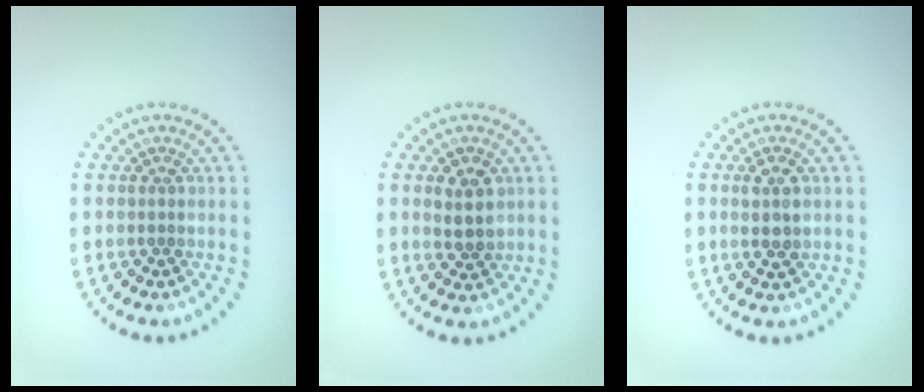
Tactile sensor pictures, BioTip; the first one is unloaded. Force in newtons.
{"total": 2.5, "press": 2.4, "slide": 0.3}
{"total": 2.1, "press": 2.0, "slide": 0.4}